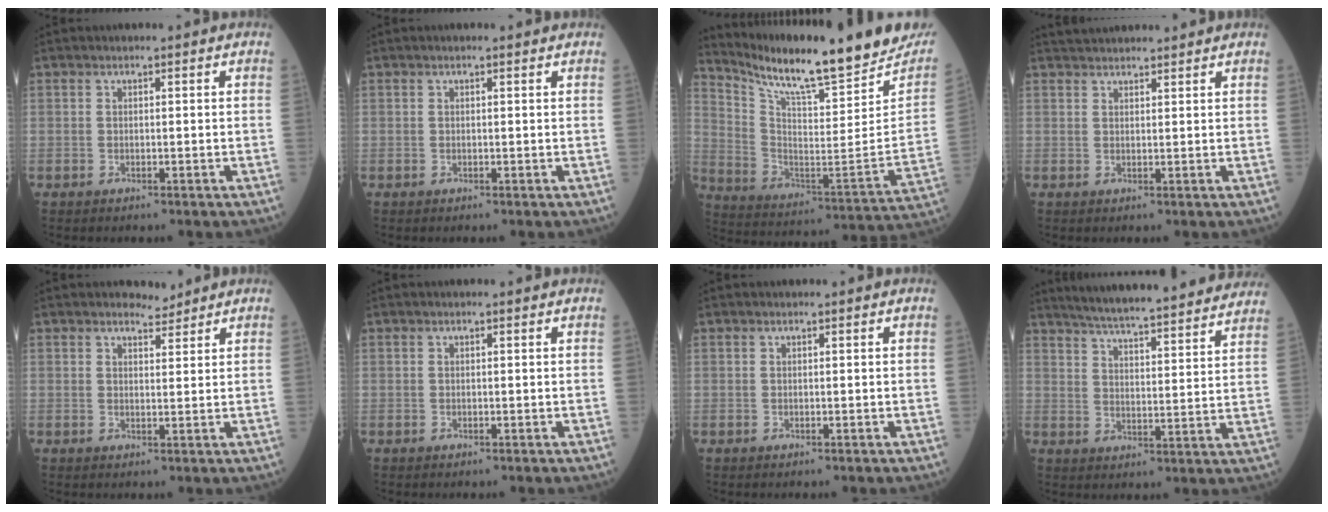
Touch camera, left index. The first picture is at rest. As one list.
[{"total": 0.8, "force": [0.7, 0.0, 0.3], "torque": [-0.011, 0.002, 0.010]}, {"total": 23.0, "force": [20.2, 2.1, 10.8], "torque": [-0.190, -0.063, 0.304]}, {"total": 5.4, "force": [5.2, 0.6, 1.3], "torque": [-0.021, 0.038, 0.081]}, {"total": 2.3, "force": [2.2, 0.6, 0.1], "torque": [-0.002, -0.005, 0.036]}, {"total": 0.0}, {"total": 0.0}, {"total": 25.8, "force": [23.5, 1.9, 10.4], "torque": [-0.159, -0.022, 0.305]}]